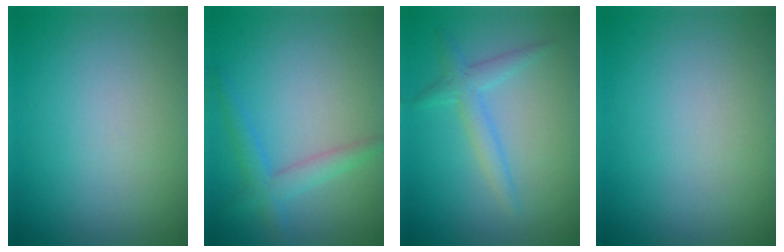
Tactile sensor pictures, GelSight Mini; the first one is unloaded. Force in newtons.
{"total": 2.5, "press": 2.5, "slide": 0.1}
{"total": 2.2, "press": 2.2, "slide": 0.1}
{"total": 0.0}